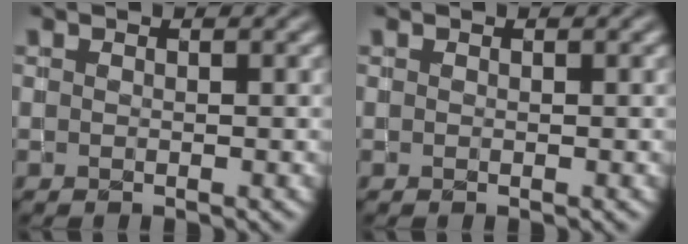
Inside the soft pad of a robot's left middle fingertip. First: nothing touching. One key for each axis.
{"total": 0.0}